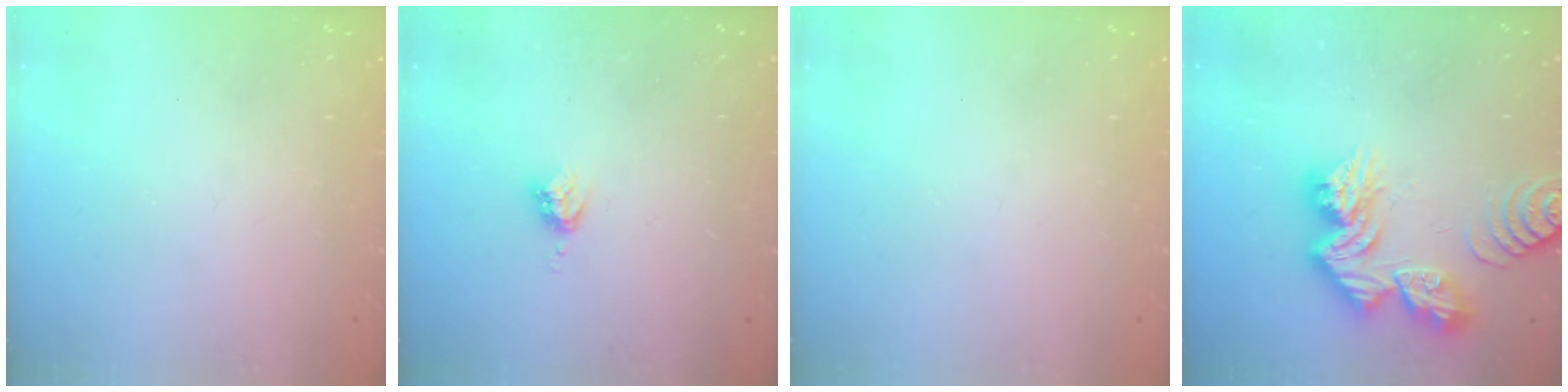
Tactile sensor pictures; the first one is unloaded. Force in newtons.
{"total": 3.7, "press": 3.7, "slide": 0.6}
{"total": 0.0}
{"total": 14.3, "press": 14.3, "slide": 1.5}